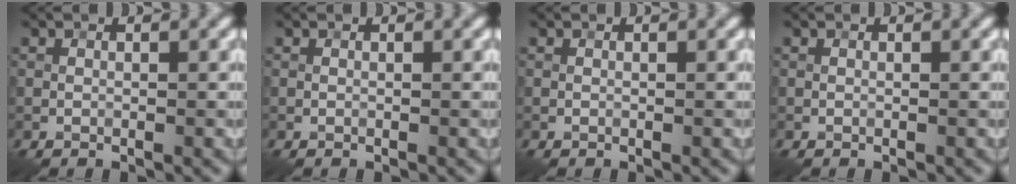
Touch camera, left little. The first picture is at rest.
{"total": 0.0}
{"total": 0.0}
{"total": 0.0}